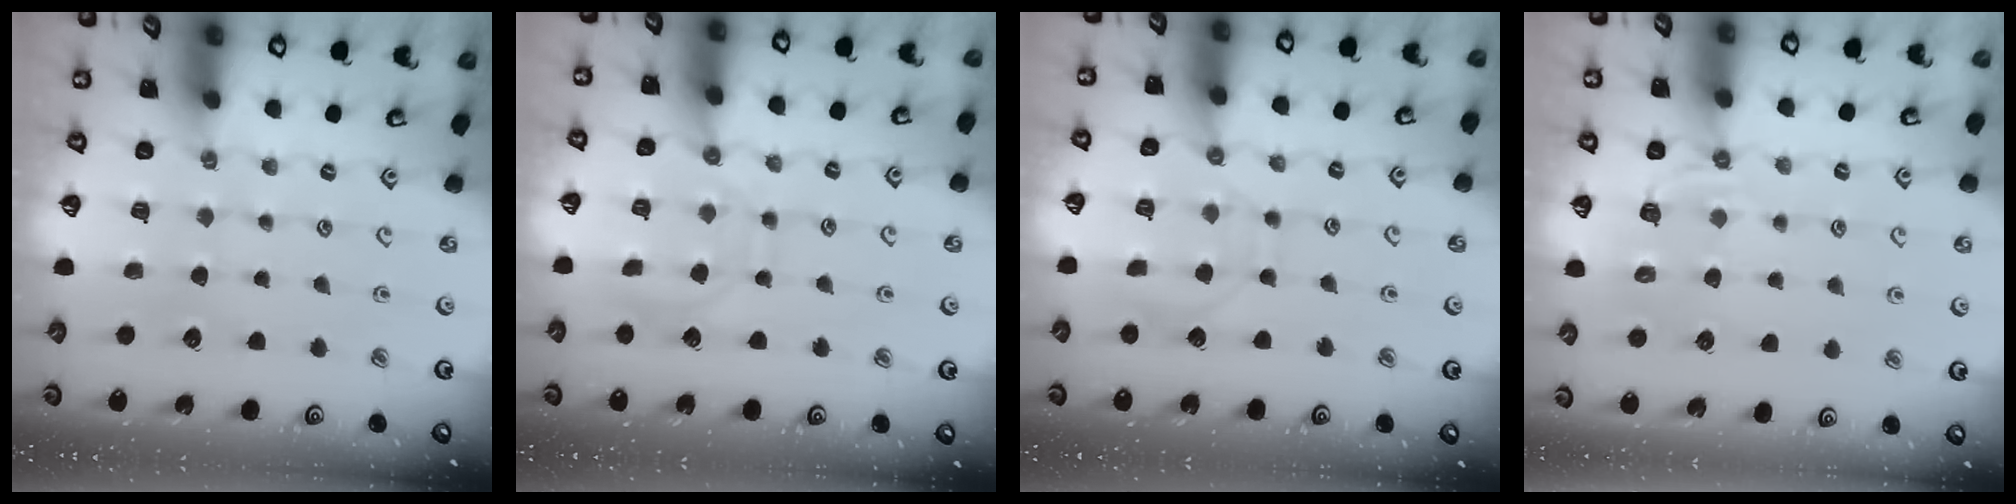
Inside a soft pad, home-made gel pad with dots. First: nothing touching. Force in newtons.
{"total": 9.2, "press": 9.2, "slide": 0.9}
{"total": 7.9, "press": 7.8, "slide": 1.0}
{"total": 4.5, "press": 4.1, "slide": 2.0}